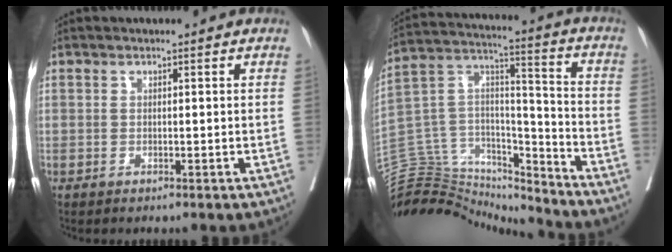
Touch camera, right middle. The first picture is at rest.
{"total": 18.5, "force": [-17.7, 4.9, 2.2], "torque": [-0.042, 0.081, -0.295]}